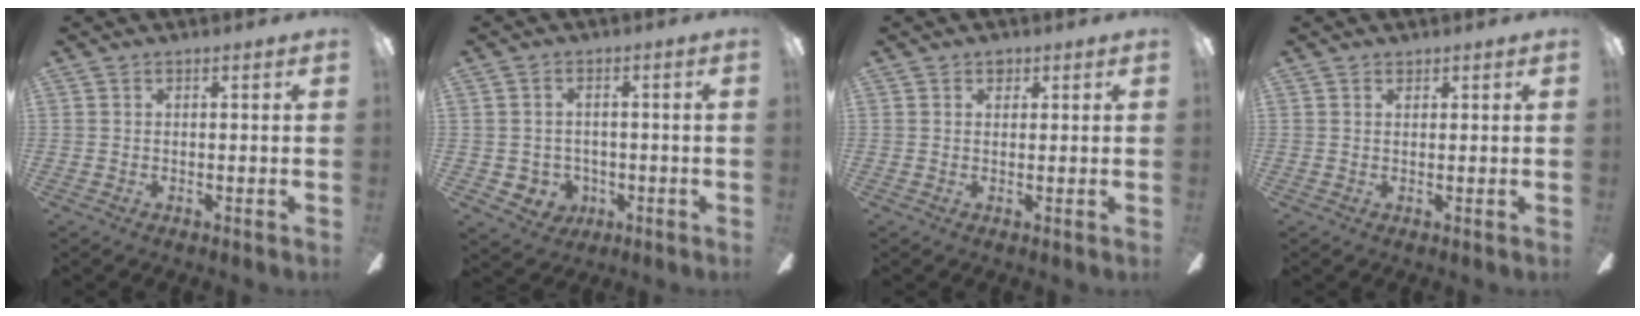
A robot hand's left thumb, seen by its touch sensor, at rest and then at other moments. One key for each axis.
{"total": 4.5, "fx": -0.2, "fy": 4.4, "fz": 0.8, "tx": -0.025, "ty": 0.000, "tz": -0.002}
{"total": 1.6, "fx": 1.0, "fy": 1.0, "fz": 0.7, "tx": 0.001, "ty": -0.004, "tz": 0.014}
{"total": 0.7, "fx": 0.6, "fy": 0.3, "fz": 0.2, "tx": -0.005, "ty": -0.001, "tz": 0.012}